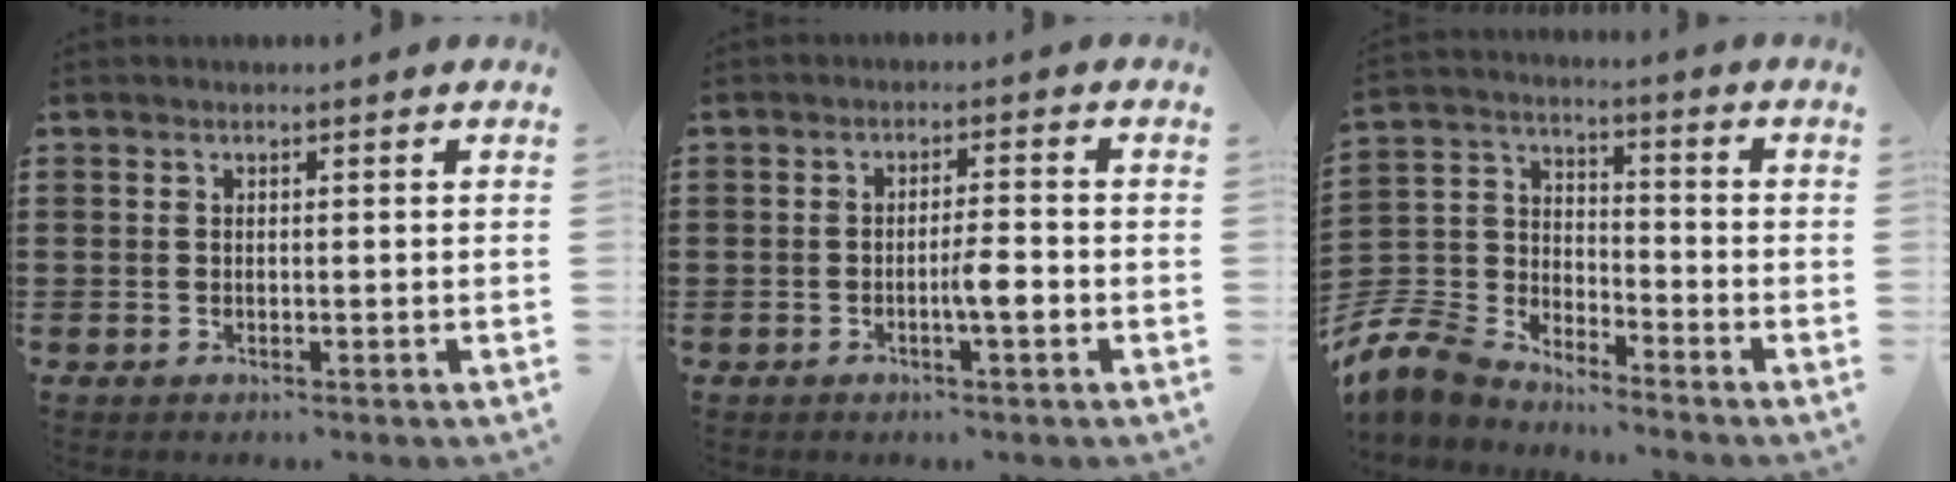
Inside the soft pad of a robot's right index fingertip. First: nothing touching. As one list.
[{"total": 5.3, "force": [-1.7, 0.7, 5.0], "torque": [-0.090, -0.003, -0.031]}, {"total": 7.7, "force": [-6.9, 3.0, 1.5], "torque": [-0.076, -0.001, -0.149]}]